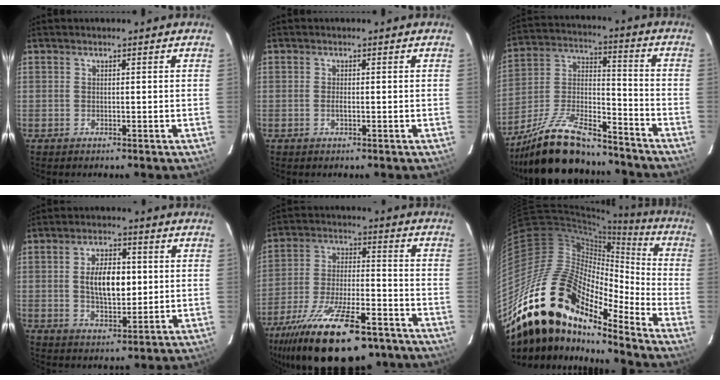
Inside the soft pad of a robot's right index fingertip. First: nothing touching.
{"total": 0.9, "force": [-0.3, 0.2, 0.8], "torque": [-0.015, -0.002, -0.005]}
{"total": 20.4, "force": [-16.4, 6.1, 10.4], "torque": [-0.218, 0.000, -0.279]}
{"total": 8.9, "force": [0.7, 4.5, 7.7], "torque": [-0.135, 0.008, 0.018]}
{"total": 25.4, "force": [-18.2, 8.5, 15.6], "torque": [-0.294, -0.048, -0.278]}
{"total": 23.5, "force": [-16.7, 9.8, 13.4], "torque": [-0.224, -0.025, -0.313]}